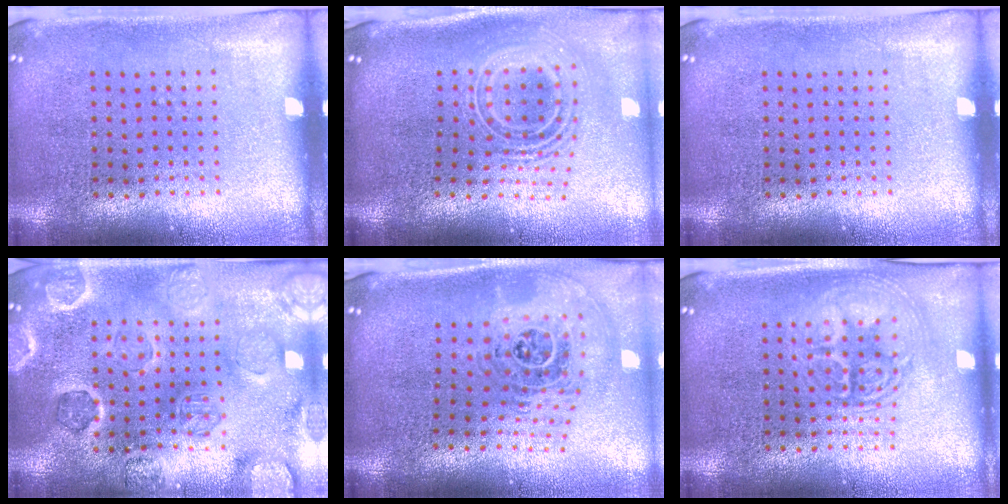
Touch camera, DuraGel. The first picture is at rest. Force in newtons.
{"total": 2.7, "press": 1.8, "slide": 1.9}
{"total": 0.0}
{"total": 2.6, "press": 2.6, "slide": 0.2}
{"total": 1.9, "press": 1.5, "slide": 1.2}
{"total": 2.5, "press": 2.5, "slide": 0.4}